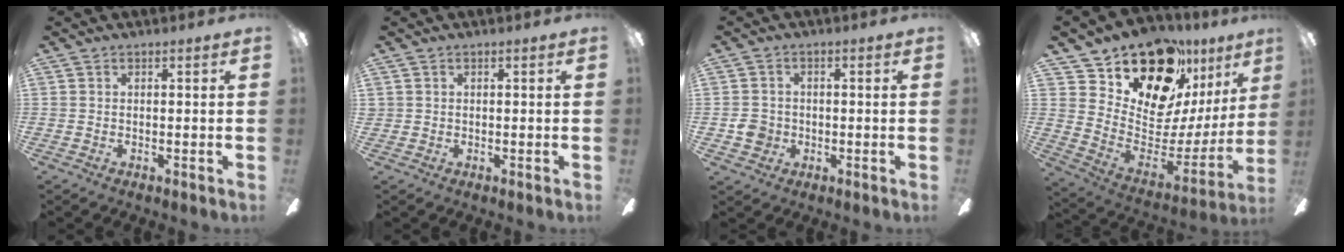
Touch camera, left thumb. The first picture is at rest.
{"total": 0.5, "force": [0.1, 0.5, 0.0], "torque": [0.001, 0.003, 0.002]}
{"total": 4.7, "force": [-1.0, 4.3, 1.5], "torque": [-0.035, 0.004, -0.018]}
{"total": 20.8, "force": [16.5, 9.0, 8.9], "torque": [-0.144, -0.137, 0.298]}